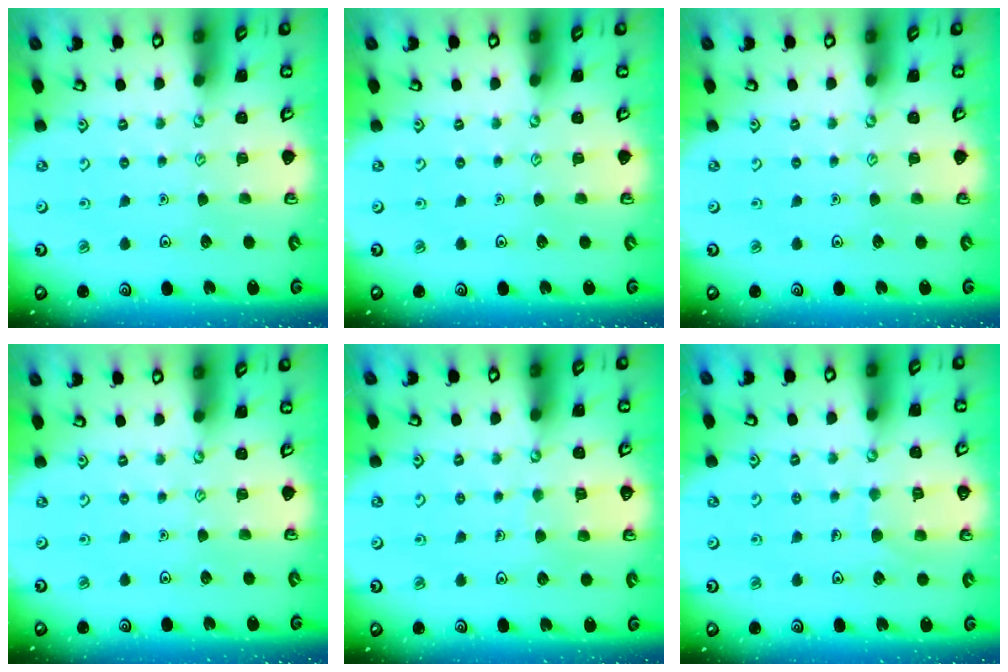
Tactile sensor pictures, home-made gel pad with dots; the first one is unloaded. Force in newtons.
{"total": 0.0}
{"total": 0.0}
{"total": 0.0}
{"total": 5.1, "press": 5.1, "slide": 0.5}
{"total": 6.0, "press": 6.0, "slide": 0.5}